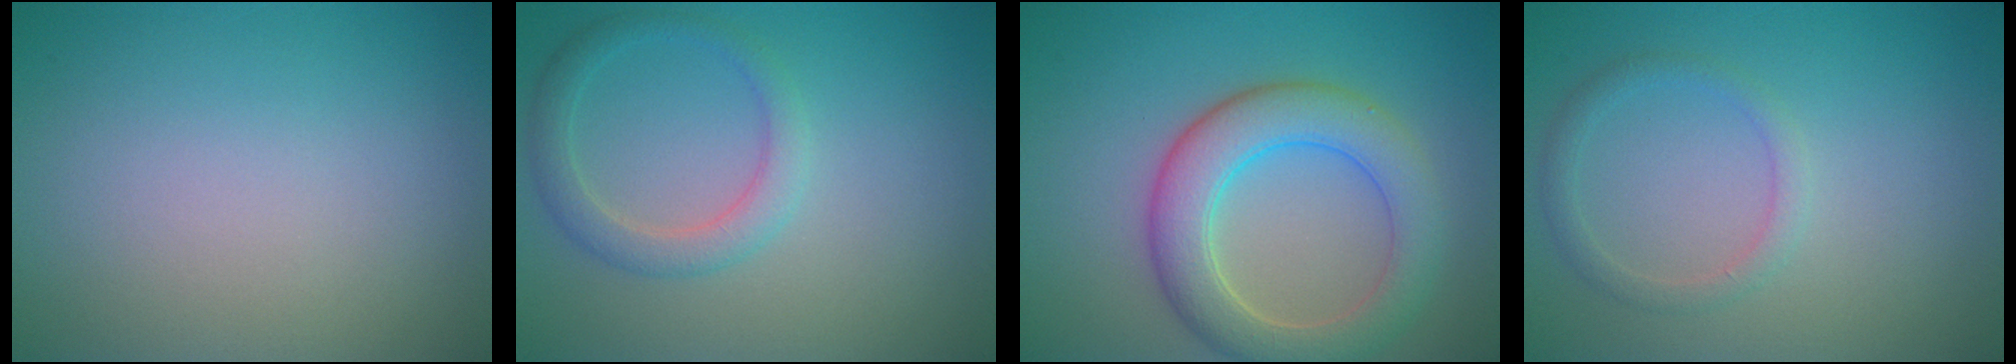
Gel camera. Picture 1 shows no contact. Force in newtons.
{"total": 2.6, "press": 2.6, "slide": 0.2}
{"total": 6.0, "press": 6.0, "slide": 0.3}
{"total": 1.6, "press": 1.6, "slide": 0.1}